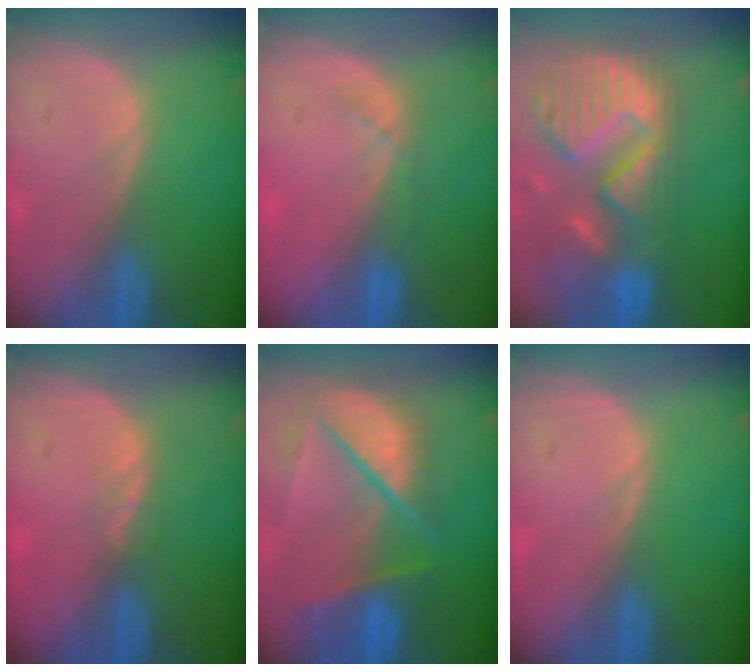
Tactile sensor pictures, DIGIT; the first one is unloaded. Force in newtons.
{"total": 2.1, "press": 1.9, "slide": 0.9}
{"total": 13.9, "press": 11.6, "slide": 7.7}
{"total": 1.5, "press": 1.2, "slide": 0.8}
{"total": 10.3, "press": 8.6, "slide": 5.5}
{"total": 0.0}